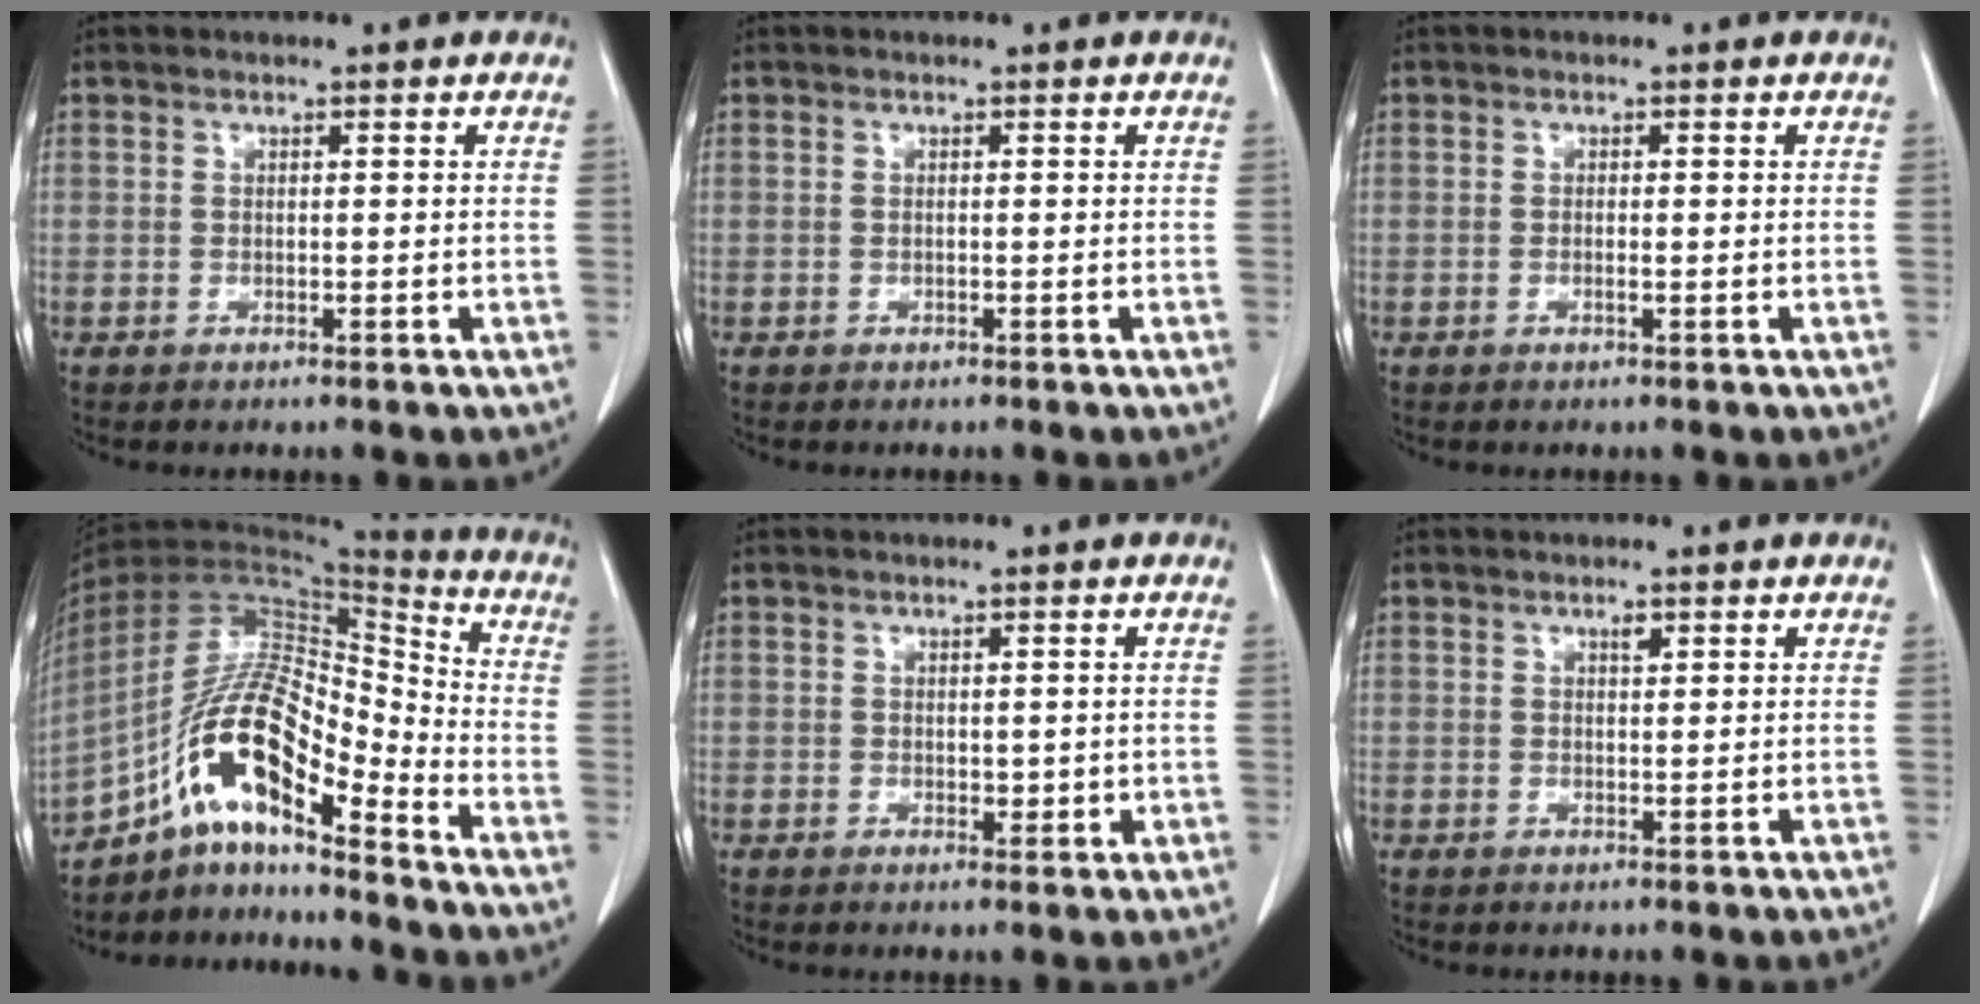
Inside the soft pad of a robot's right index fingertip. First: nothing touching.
{"total": 0.0}
{"total": 0.8, "force": [-0.2, 0.1, 0.8], "torque": [-0.016, -0.001, -0.002]}
{"total": 14.9, "force": [-9.1, 3.4, 11.3], "torque": [-0.214, 0.030, -0.160]}
{"total": 1.8, "force": [0.0, 1.1, 1.4], "torque": [-0.016, -0.004, 0.004]}
{"total": 0.9, "force": [0.6, 0.3, 0.6], "torque": [-0.011, -0.003, 0.009]}